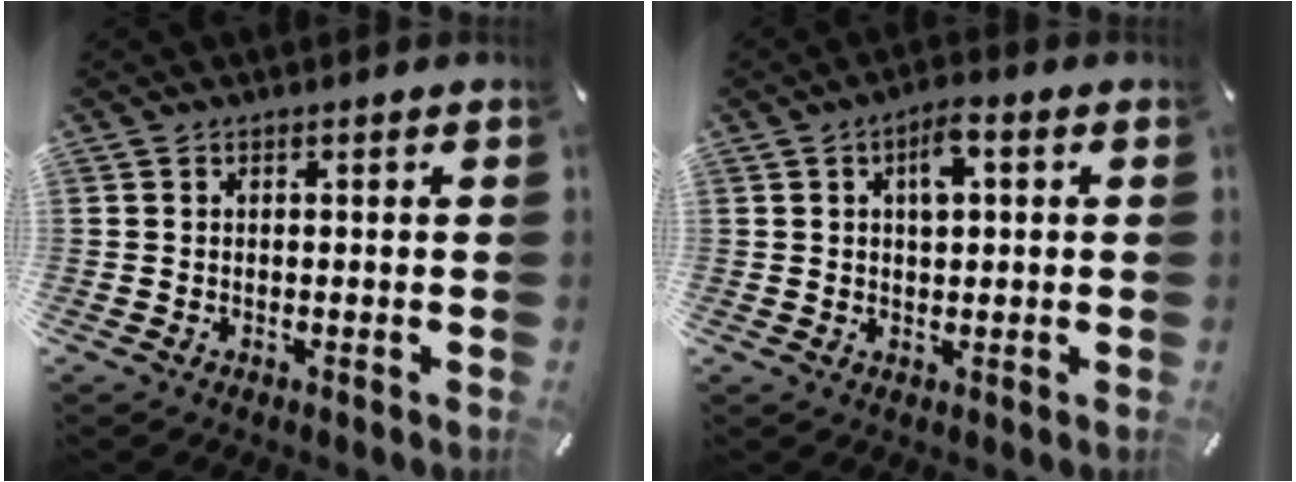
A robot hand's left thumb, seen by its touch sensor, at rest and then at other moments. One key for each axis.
{"total": 5.2, "fx": 1.4, "fy": 2.5, "fz": 4.3, "tx": -0.066, "ty": -0.001, "tz": 0.018}